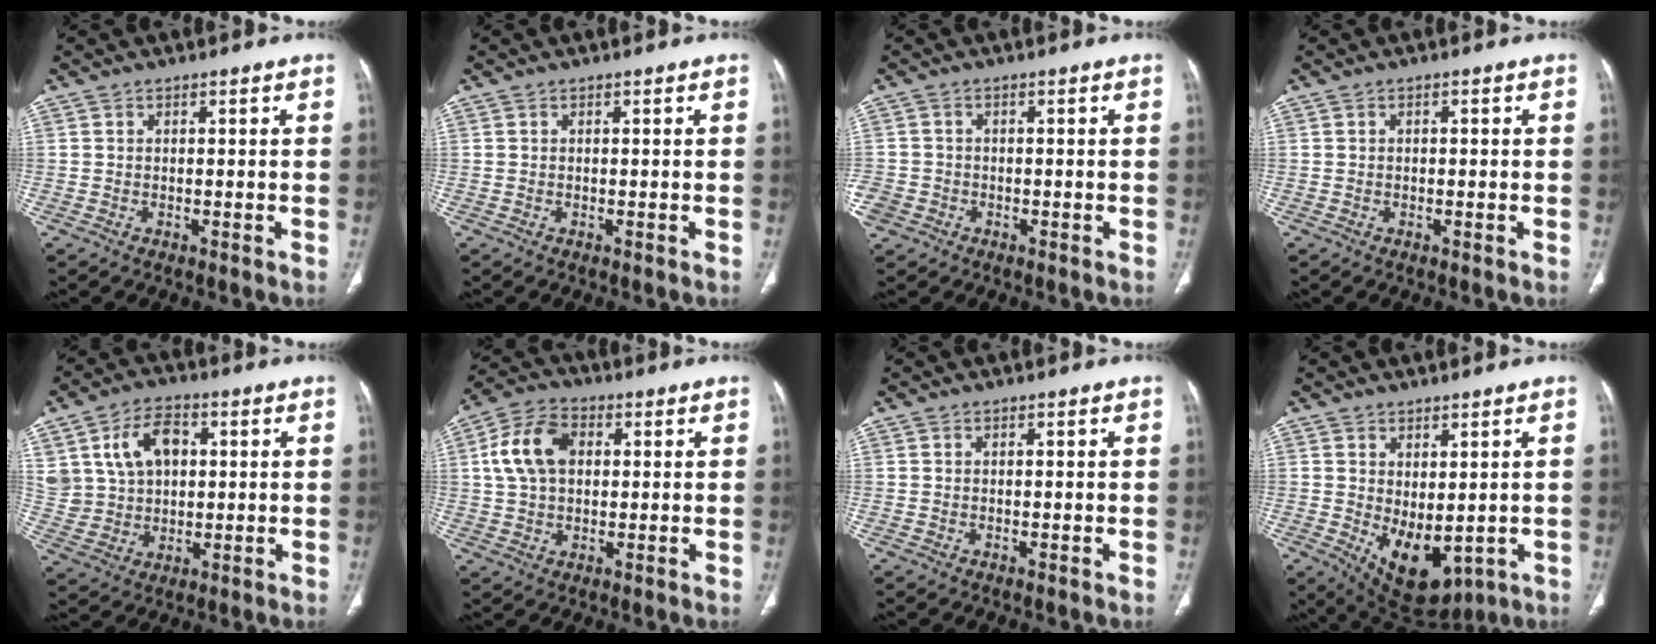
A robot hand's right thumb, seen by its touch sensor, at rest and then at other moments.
{"total": 0.0}
{"total": 4.9, "force": [-2.1, 4.2, 1.4], "torque": [-0.037, 0.015, -0.035]}
{"total": 0.6, "force": [0.1, 0.3, 0.4], "torque": [-0.007, 0.002, 0.001]}
{"total": 12.1, "force": [3.5, 8.8, 7.6], "torque": [-0.112, 0.002, 0.072]}
{"total": 10.8, "force": [2.0, 7.4, 7.6], "torque": [-0.141, 0.018, 0.033]}
{"total": 0.0}
{"total": 10.0, "force": [-1.2, 5.8, 8.1], "torque": [-0.106, -0.009, 0.013]}